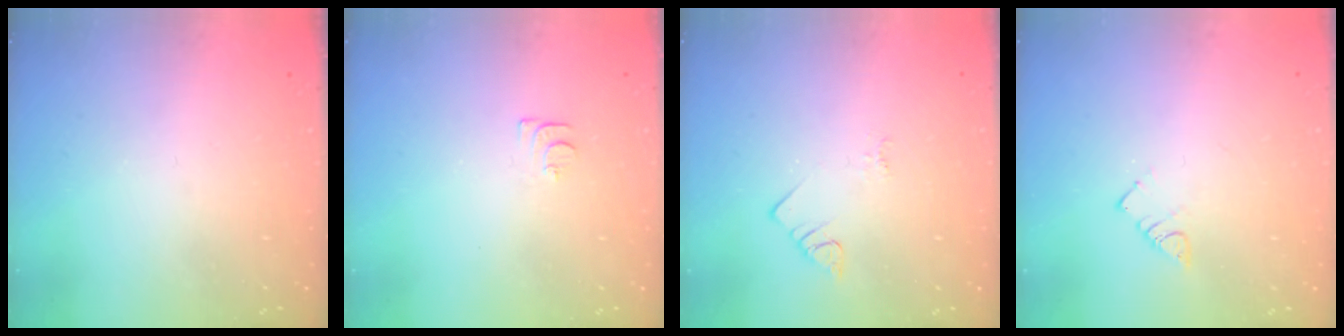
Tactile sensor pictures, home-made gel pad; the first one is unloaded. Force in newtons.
{"total": 5.2, "press": 5.1, "slide": 0.6}
{"total": 2.3, "press": 2.3, "slide": 0.4}
{"total": 2.9, "press": 2.9, "slide": 0.5}